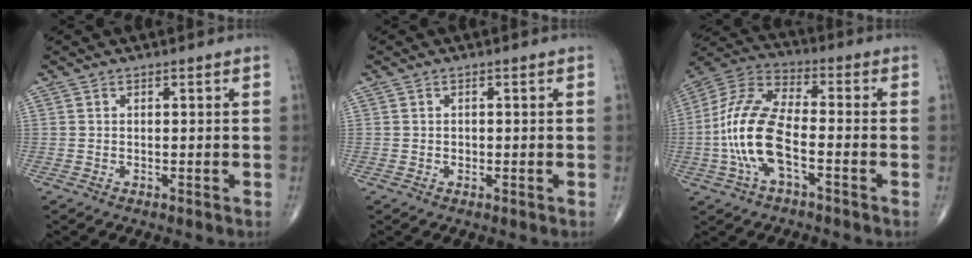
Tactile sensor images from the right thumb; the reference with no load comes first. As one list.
[{"total": 0.7, "force": [-0.1, 0.6, 0.3], "torque": [-0.001, 0.002, -0.004]}, {"total": 15.1, "force": [-3.6, 6.6, 13.1], "torque": [-0.284, 0.037, -0.073]}]